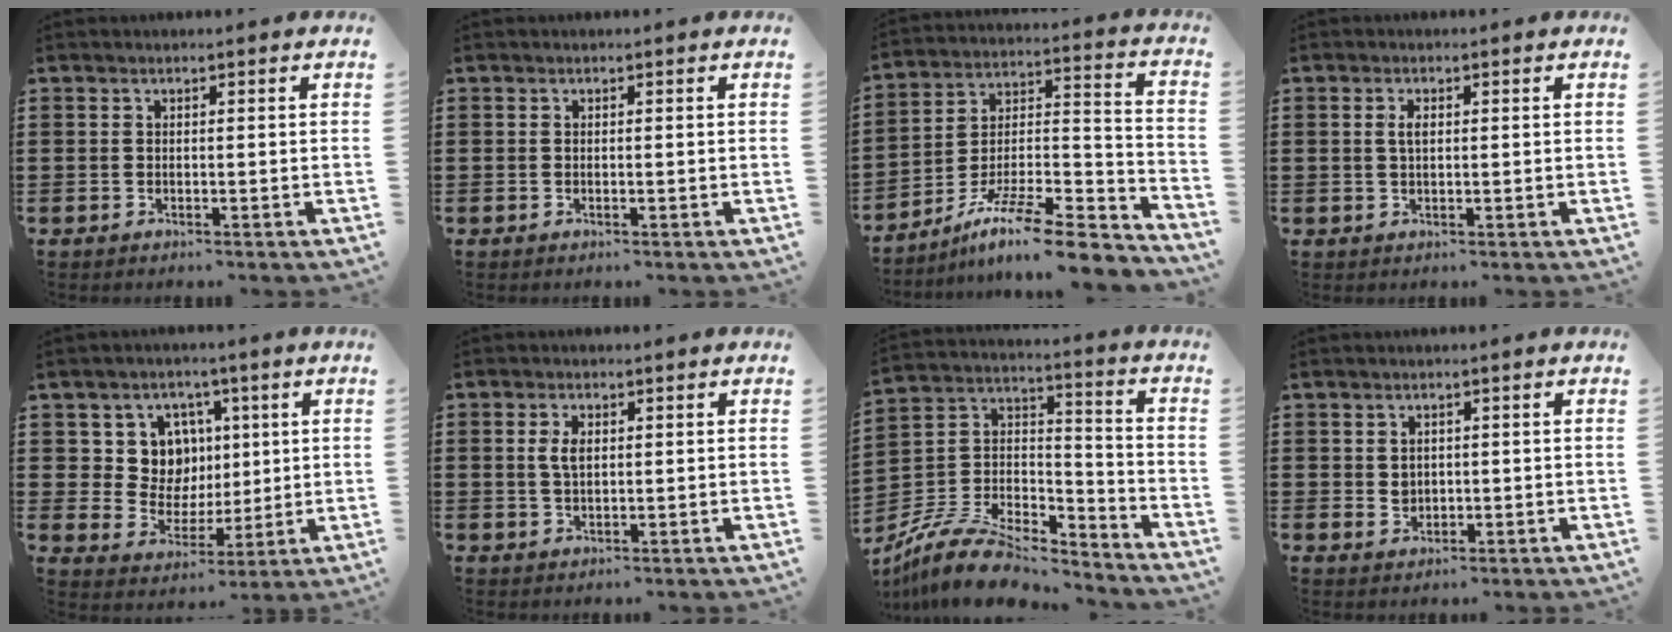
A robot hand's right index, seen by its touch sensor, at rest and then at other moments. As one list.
[{"total": 0.0}, {"total": 11.6, "force": [-9.1, 1.8, 7.0], "torque": [-0.115, 0.017, -0.172]}, {"total": 2.0, "force": [0.3, 0.8, 1.8], "torque": [-0.037, 0.006, 0.004]}, {"total": 9.0, "force": [2.7, 8.1, 3.1], "torque": [-0.078, 0.000, 0.052]}, {"total": 3.0, "force": [0.6, 1.5, 2.5], "torque": [-0.054, 0.008, 0.009]}, {"total": 10.2, "force": [-8.8, 3.0, 4.2], "torque": [-0.094, 0.012, -0.174]}, {"total": 1.8, "force": [0.4, 1.6, 0.7], "torque": [-0.018, 0.009, 0.005]}]